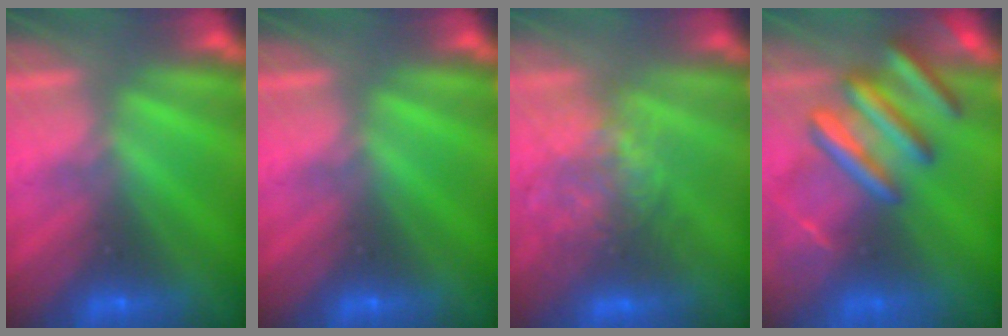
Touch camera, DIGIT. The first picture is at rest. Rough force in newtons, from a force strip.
{"total": 0.0}
{"total": 3.4}
{"total": 9.1}